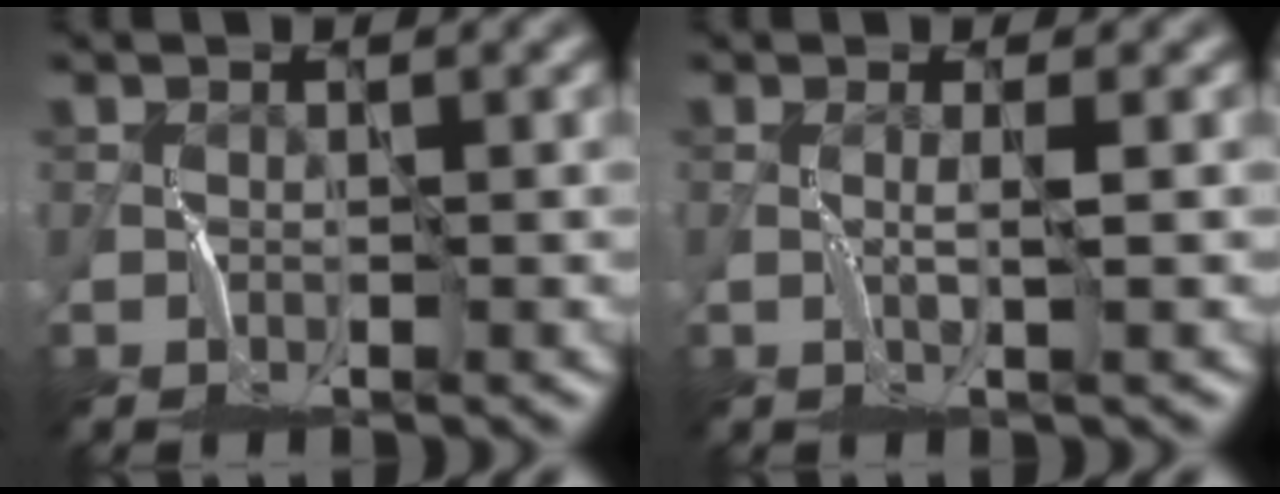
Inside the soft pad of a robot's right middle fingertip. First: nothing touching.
{"total": 1.0, "force": [0.3, -0.9, 0.2], "torque": [-0.011, 0.002, 0.003]}